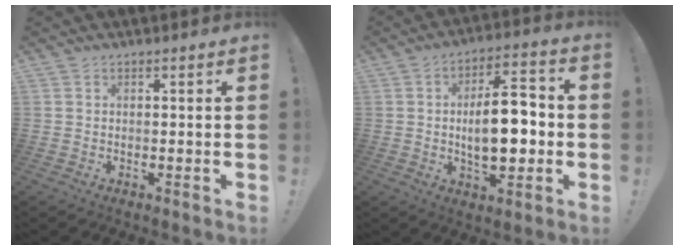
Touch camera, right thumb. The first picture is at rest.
{"total": 15.0, "force": [-1.1, 7.2, 13.2], "torque": [-0.209, 0.001, -0.027]}